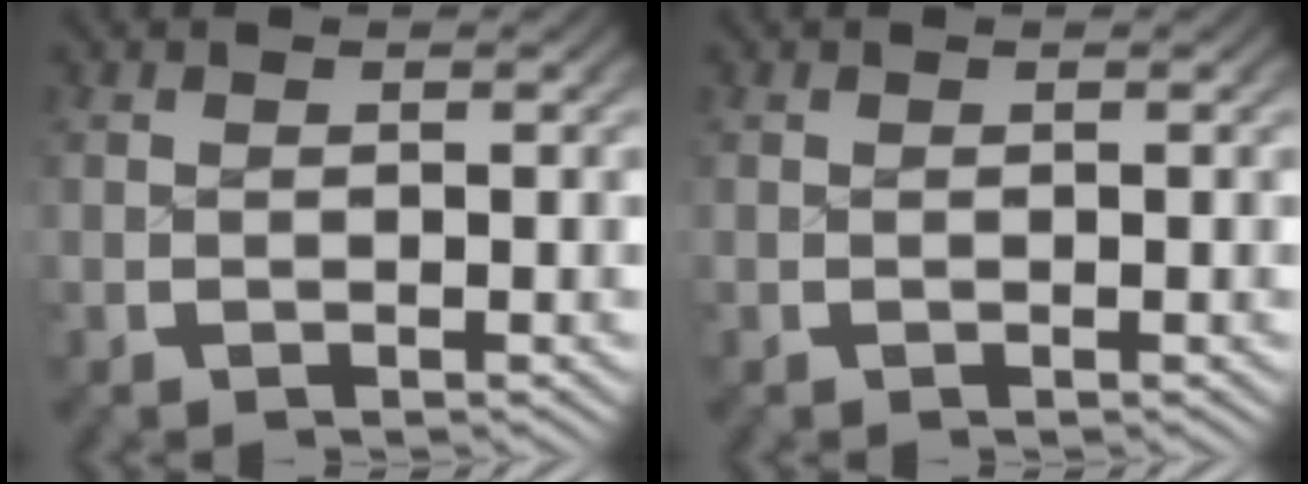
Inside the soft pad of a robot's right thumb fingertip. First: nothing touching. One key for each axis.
{"total": 0.0}